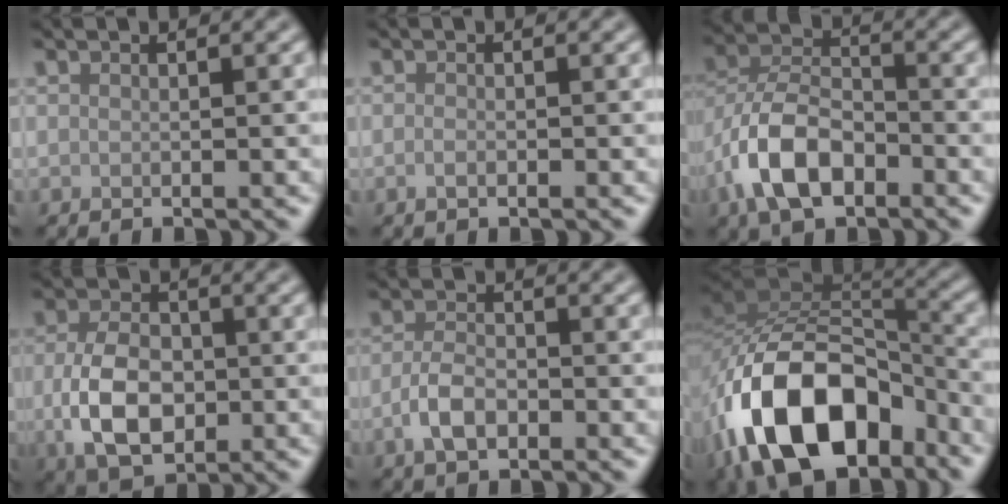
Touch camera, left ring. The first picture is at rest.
{"total": 0.8, "force": [-0.4, 0.3, 0.6], "torque": [-0.013, -0.002, -0.006]}
{"total": 7.4, "force": [-3.5, 4.2, 5.1], "torque": [-0.098, 0.003, -0.076]}
{"total": 6.5, "force": [-1.0, 4.3, 4.8], "torque": [-0.104, -0.009, -0.018]}
{"total": 3.1, "force": [-1.3, 1.7, 2.3], "torque": [-0.046, 0.000, -0.031]}
{"total": 14.4, "force": [-7.4, 8.0, 9.4], "torque": [-0.173, 0.006, -0.143]}